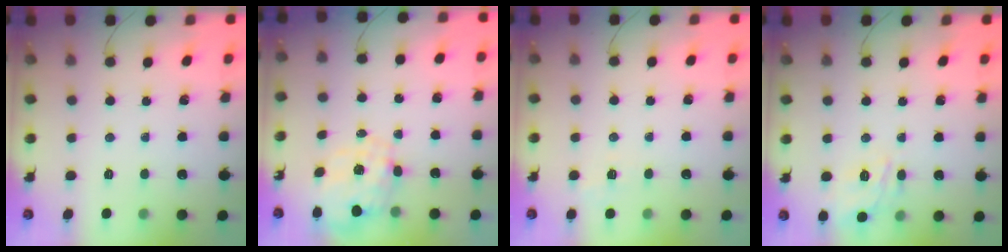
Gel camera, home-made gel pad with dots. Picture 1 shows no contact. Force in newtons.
{"total": 2.3, "press": 2.1, "slide": 1.1}
{"total": 1.2, "press": 0.0, "slide": 1.2}
{"total": 11.7, "press": 11.7, "slide": 0.8}